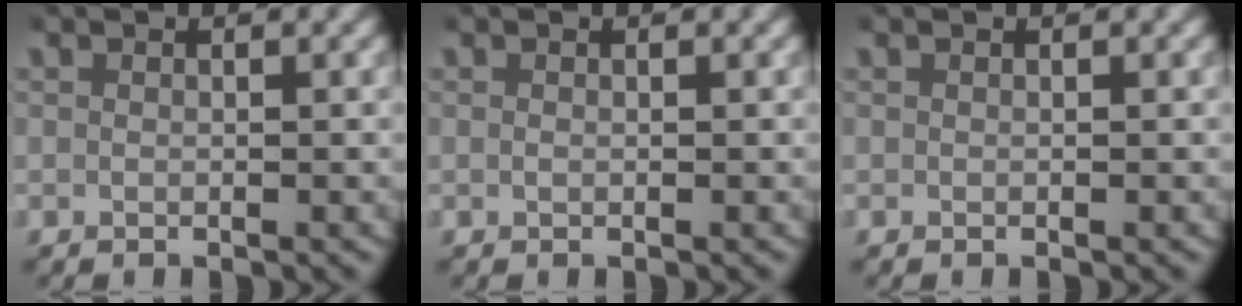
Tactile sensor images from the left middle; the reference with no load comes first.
{"total": 0.0}
{"total": 0.0}